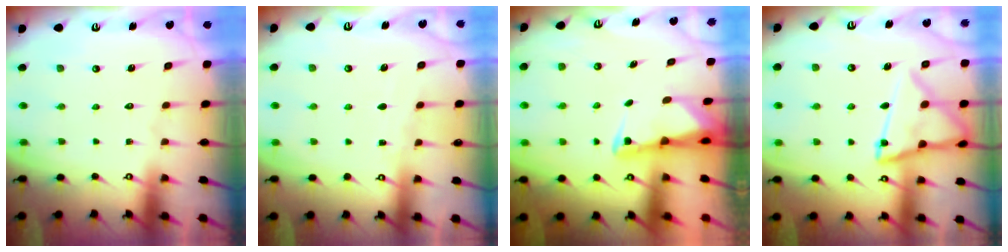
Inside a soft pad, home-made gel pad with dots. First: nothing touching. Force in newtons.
{"total": 3.3, "press": 3.3, "slide": 0.5}
{"total": 2.4, "press": 2.3, "slide": 0.5}
{"total": 14.4, "press": 14.3, "slide": 1.5}